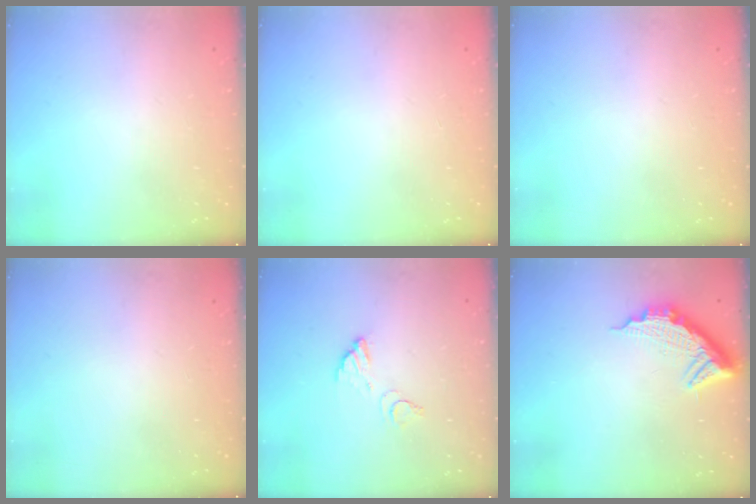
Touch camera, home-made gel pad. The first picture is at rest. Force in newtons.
{"total": 0.0}
{"total": 0.0}
{"total": 0.0}
{"total": 4.0, "press": 3.9, "slide": 0.3}
{"total": 12.7, "press": 12.7, "slide": 0.8}